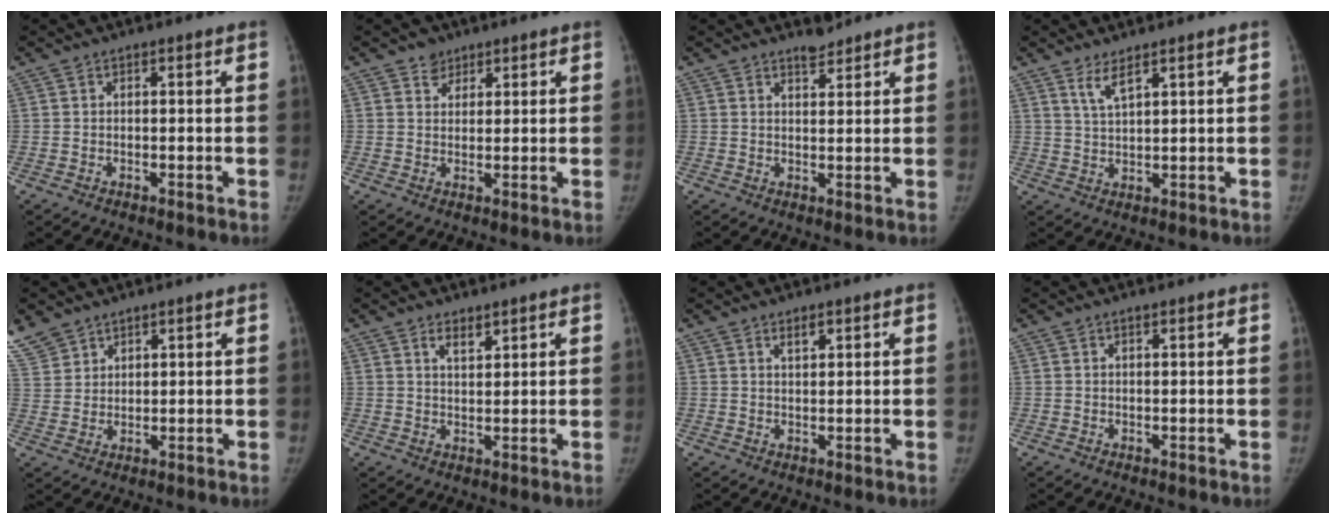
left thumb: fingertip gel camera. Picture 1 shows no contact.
{"total": 2.8, "force": [1.9, 2.1, 0.4], "torque": [0.015, -0.010, 0.026]}
{"total": 2.4, "force": [2.3, 0.8, 0.5], "torque": [0.004, -0.019, 0.036]}
{"total": 3.6, "force": [2.4, 0.7, 2.6], "torque": [-0.049, -0.018, 0.053]}
{"total": 7.6, "force": [5.7, 4.6, 2.0], "torque": [-0.036, -0.006, 0.129]}
{"total": 2.8, "force": [2.0, 1.0, 1.6], "torque": [-0.020, -0.017, 0.038]}
{"total": 2.0, "force": [1.4, 0.7, 1.2], "torque": [-0.016, -0.009, 0.026]}
{"total": 0.7, "force": [0.5, 0.1, 0.4], "torque": [-0.008, -0.001, 0.010]}